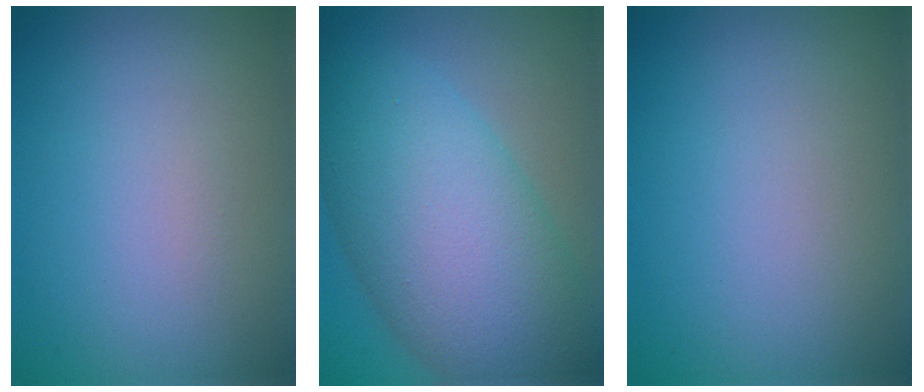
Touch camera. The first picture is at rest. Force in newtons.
{"total": 11.8, "press": 11.8, "slide": 0.6}
{"total": 0.0}